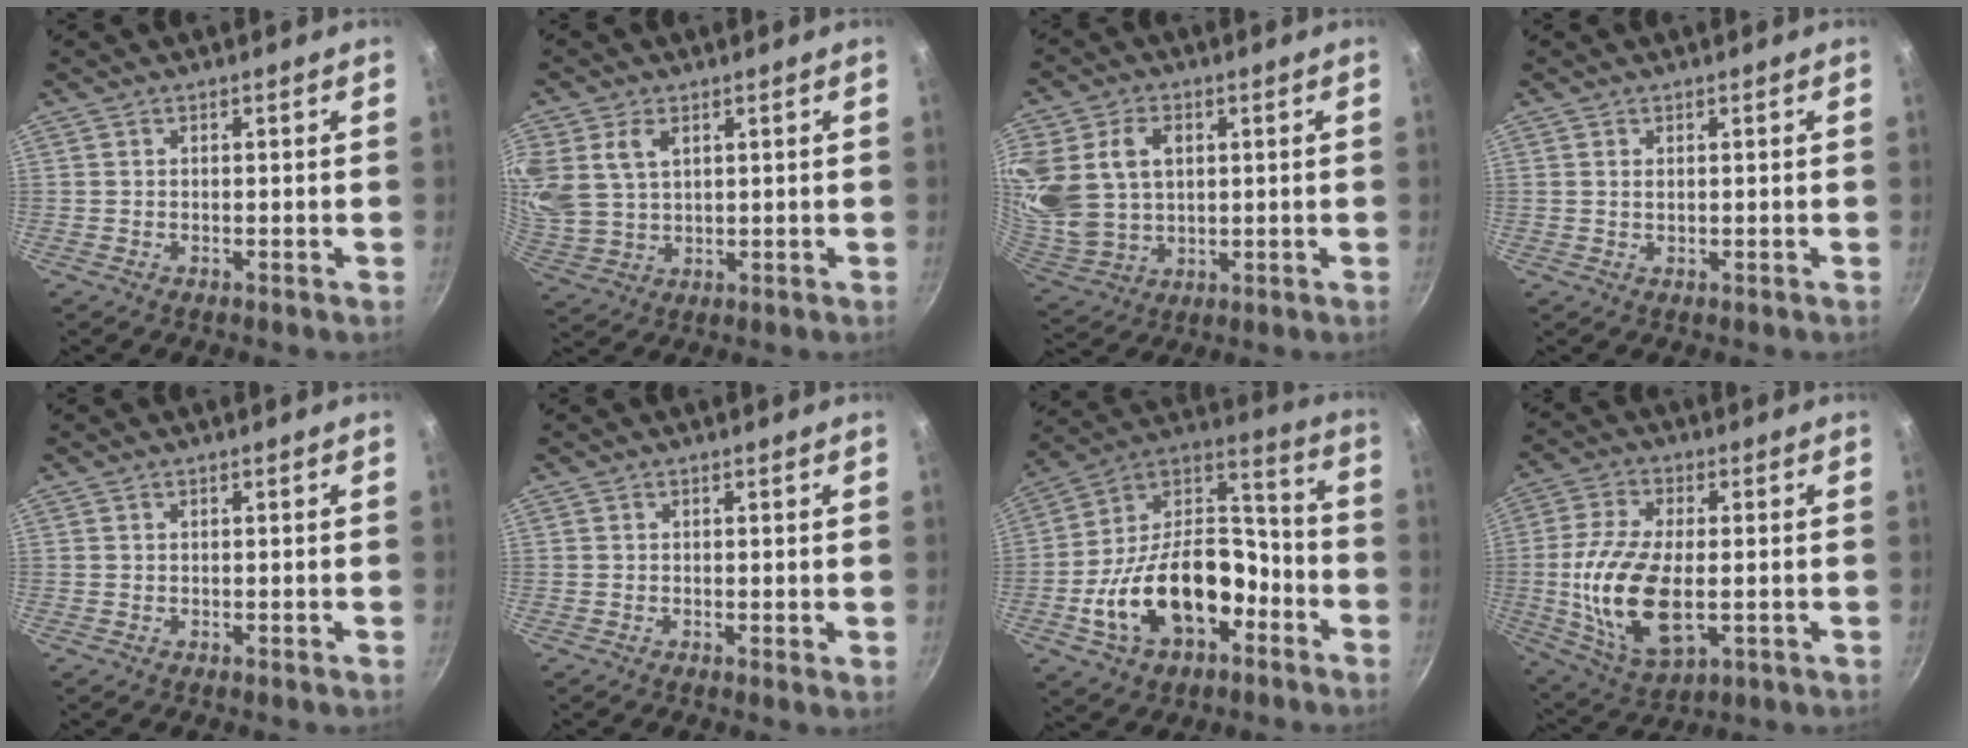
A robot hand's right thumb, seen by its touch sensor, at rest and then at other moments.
{"total": 9.3, "force": [3.6, 6.1, 6.0], "torque": [-0.124, -0.007, 0.077]}
{"total": 19.2, "force": [4.7, 14.2, 12.0], "torque": [-0.270, 0.002, 0.103]}
{"total": 0.9, "force": [0.2, 0.5, 0.8], "torque": [-0.013, 0.001, 0.003]}
{"total": 0.0}
{"total": 0.8, "force": [0.1, -0.7, -0.2], "torque": [0.004, -0.008, 0.000]}
{"total": 21.8, "force": [-8.2, 13.2, 15.4], "torque": [-0.237, 0.077, -0.133]}
{"total": 16.4, "force": [-1.7, 8.3, 14.0], "torque": [-0.278, -0.005, -0.027]}